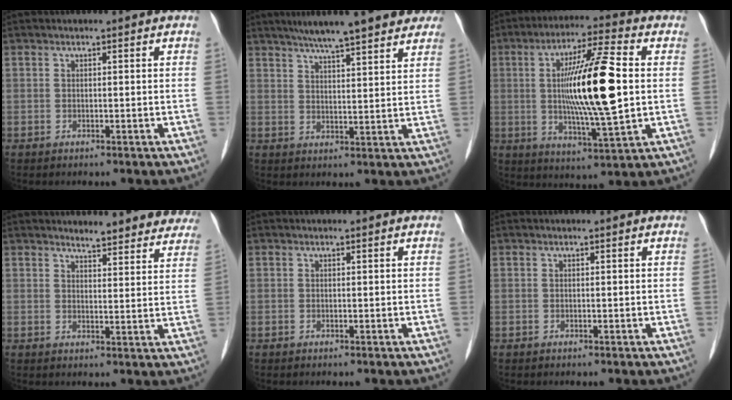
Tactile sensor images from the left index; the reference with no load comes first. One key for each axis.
{"total": 14.4, "fx": 12.0, "fy": 2.2, "fz": 7.8, "tx": -0.113, "ty": 0.024, "tz": 0.159}
{"total": 15.5, "fx": 0.9, "fy": 1.4, "fz": 15.4, "tx": -0.279, "ty": -0.004, "tz": 0.011}
{"total": 10.9, "fx": 10.3, "fy": 2.3, "fz": 2.5, "tx": -0.002, "ty": -0.014, "tz": 0.100}
{"total": 0.0}
{"total": 0.0}